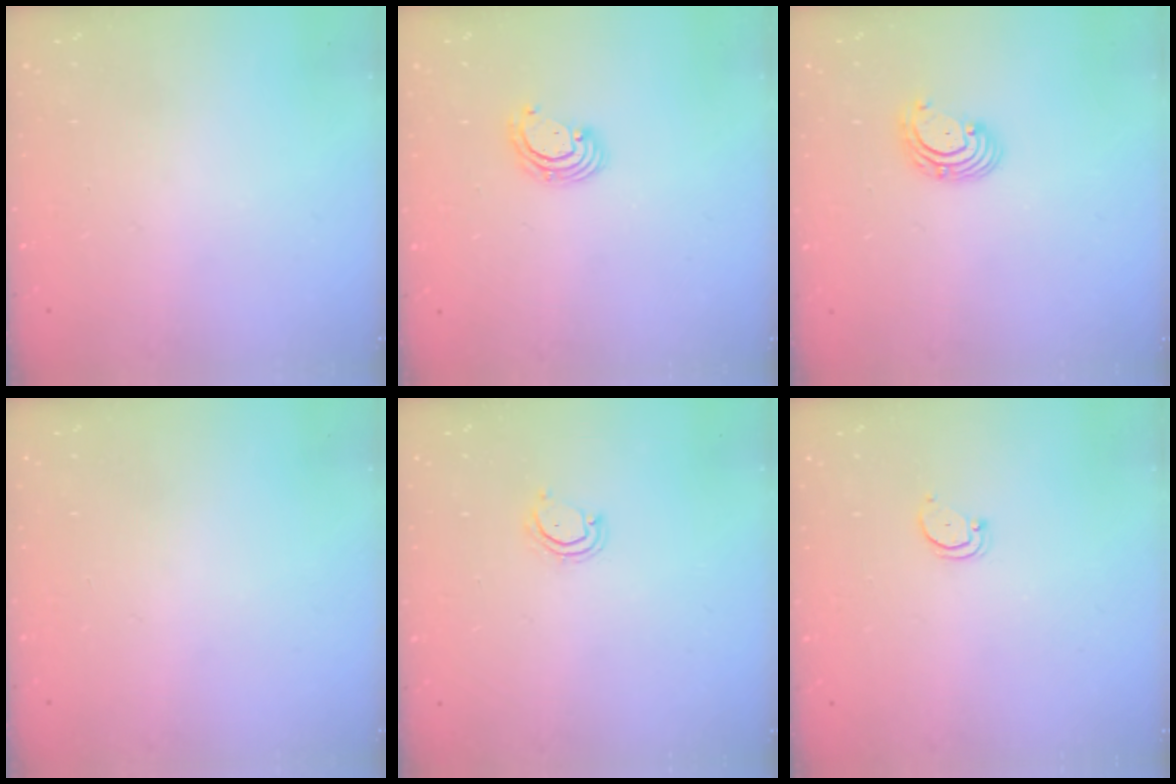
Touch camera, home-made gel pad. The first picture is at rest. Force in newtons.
{"total": 3.1, "press": 3.1, "slide": 0.1}
{"total": 2.8, "press": 2.8, "slide": 0.2}
{"total": 0.0}
{"total": 3.9, "press": 3.9, "slide": 0.4}
{"total": 2.7, "press": 2.7, "slide": 0.2}